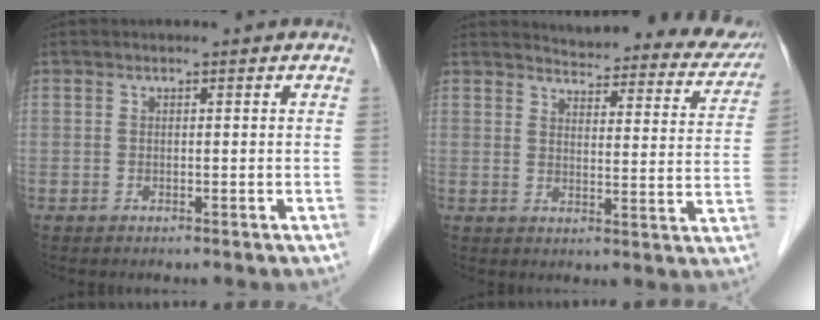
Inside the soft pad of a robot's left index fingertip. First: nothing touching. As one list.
[{"total": 18.0, "force": [17.2, 3.5, 3.6], "torque": [-0.023, -0.060, 0.179]}]